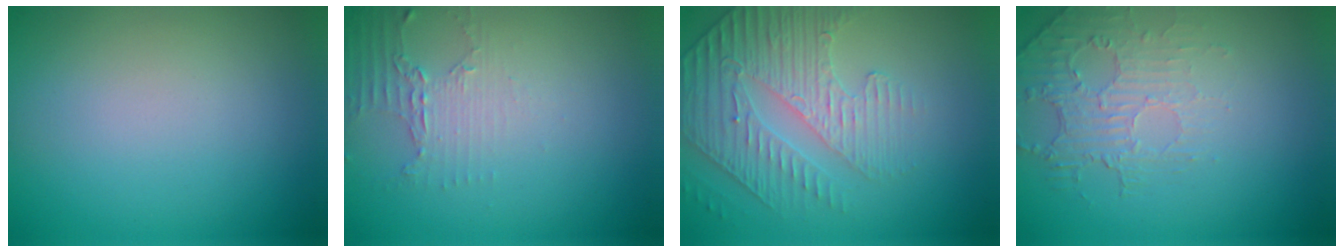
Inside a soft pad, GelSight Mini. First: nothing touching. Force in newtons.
{"total": 2.2, "press": 1.6, "slide": 1.5}
{"total": 4.2, "press": 3.5, "slide": 2.4}
{"total": 2.1, "press": 1.2, "slide": 1.7}